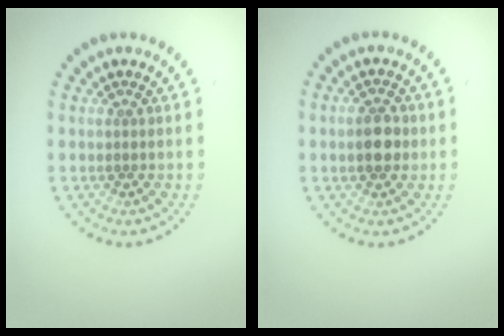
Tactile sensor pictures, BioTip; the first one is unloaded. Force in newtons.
{"total": 3.3, "press": 3.3, "slide": 0.1}